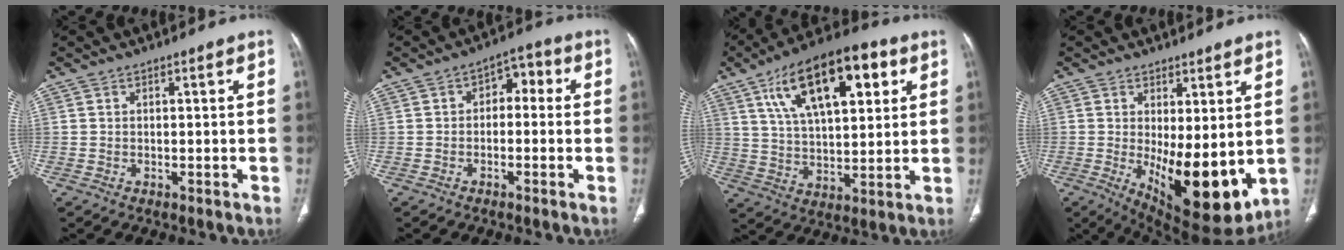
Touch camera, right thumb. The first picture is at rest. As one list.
[{"total": 4.9, "force": [-0.2, 3.4, 3.6], "torque": [-0.024, 0.028, -0.015]}, {"total": 20.7, "force": [8.6, 9.3, 16.4], "torque": [-0.241, -0.008, 0.142]}, {"total": 14.2, "force": [-1.2, 5.6, 13.0], "torque": [-0.185, -0.037, 0.004]}]